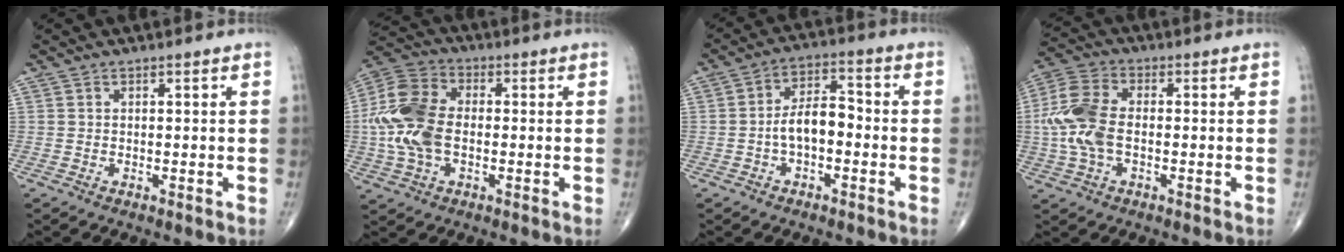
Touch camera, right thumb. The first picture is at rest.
{"total": 14.4, "force": [-1.1, 9.1, 11.2], "torque": [-0.246, 0.024, -0.024]}
{"total": 7.4, "force": [-1.6, 3.9, 6.0], "torque": [-0.099, 0.034, -0.035]}
{"total": 10.9, "force": [-0.9, 6.3, 8.9], "torque": [-0.209, 0.022, -0.024]}